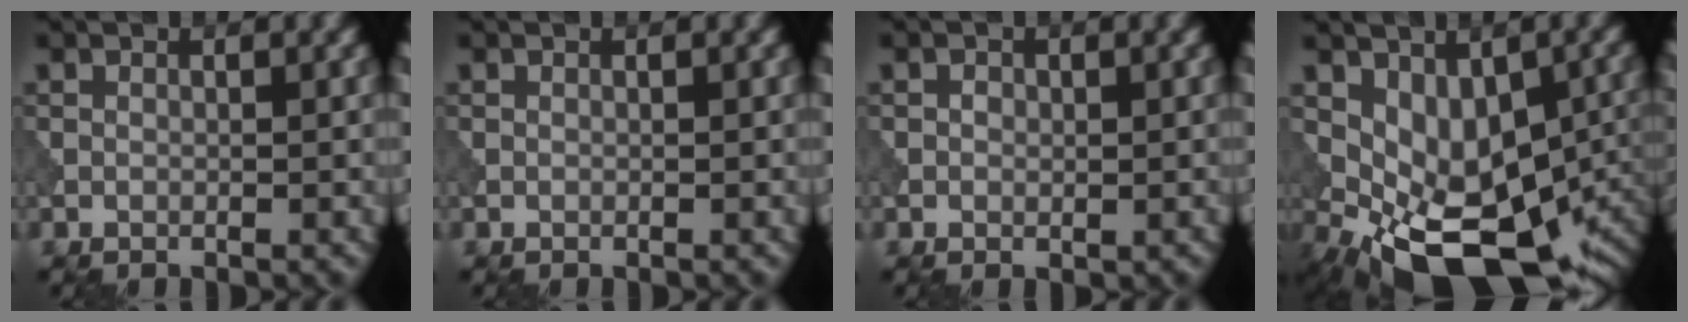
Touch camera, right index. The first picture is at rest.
{"total": 0.0}
{"total": 0.8, "force": [0.1, 0.7, 0.3], "torque": [-0.002, -0.002, 0.000]}
{"total": 11.6, "force": [-2.5, 6.4, 9.4], "torque": [-0.150, -0.029, -0.025]}